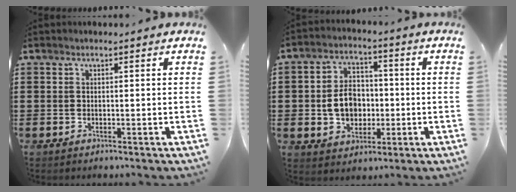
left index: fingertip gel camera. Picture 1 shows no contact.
{"total": 7.3, "force": [-0.7, 5.7, 4.4], "torque": [-0.089, 0.005, -0.017]}